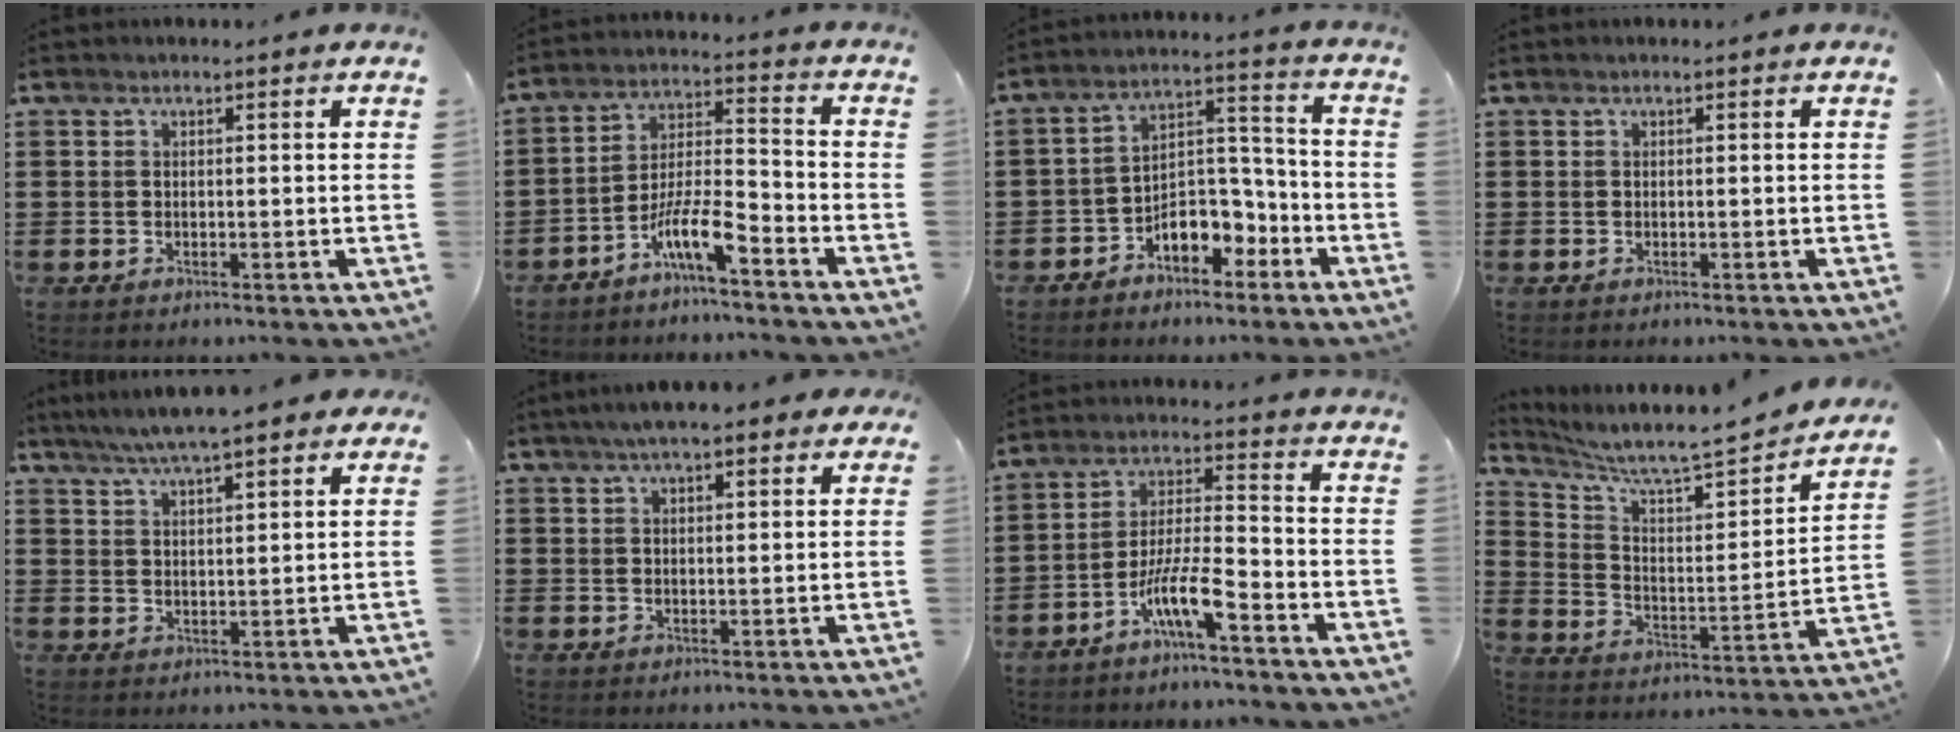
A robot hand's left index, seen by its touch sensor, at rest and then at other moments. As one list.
[{"total": 8.6, "force": [-6.3, 1.5, 5.6], "torque": [-0.119, 0.001, -0.124]}, {"total": 6.8, "force": [-4.8, 3.9, 3.0], "torque": [-0.058, 0.020, -0.092]}, {"total": 0.0}, {"total": 5.4, "force": [4.4, 0.5, 3.0], "torque": [-0.068, -0.005, 0.079]}, {"total": 4.4, "force": [3.0, 1.1, 3.0], "torque": [-0.065, 0.007, 0.053]}, {"total": 8.5, "force": [-5.6, 1.2, 6.3], "torque": [-0.136, -0.003, -0.109]}, {"total": 5.9, "force": [5.4, 0.3, 2.5], "torque": [-0.076, -0.050, 0.085]}]